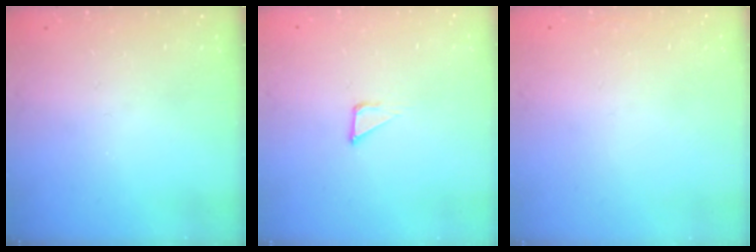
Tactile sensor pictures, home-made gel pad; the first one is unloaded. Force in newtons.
{"total": 2.8, "press": 2.8, "slide": 0.1}
{"total": 0.8, "press": 0.8, "slide": 0.1}